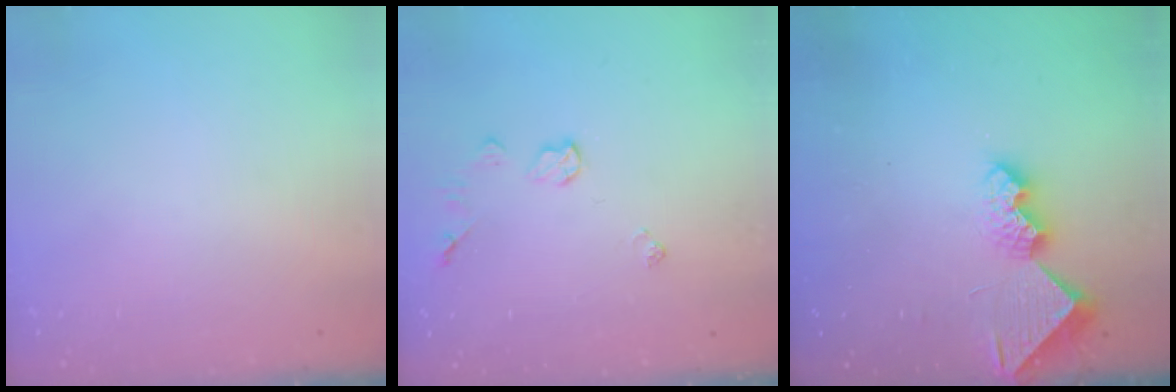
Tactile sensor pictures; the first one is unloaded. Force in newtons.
{"total": 6.4, "press": 6.4, "slide": 0.3}
{"total": 8.4, "press": 8.4, "slide": 0.4}